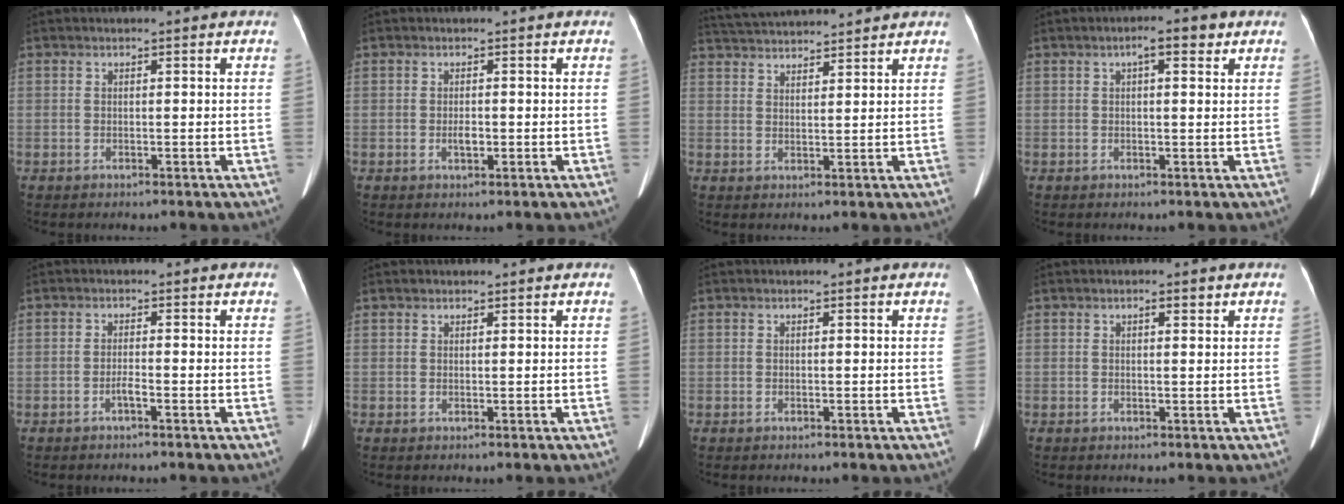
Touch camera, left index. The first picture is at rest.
{"total": 1.0, "force": [-0.4, 0.4, 0.7], "torque": [-0.008, -0.004, -0.002]}
{"total": 11.7, "force": [11.0, 0.8, 3.8], "torque": [-0.076, 0.027, 0.173]}
{"total": 3.2, "force": [1.3, 0.7, 2.9], "torque": [-0.041, 0.003, 0.020]}
{"total": 1.2, "force": [-1.1, -0.2, 0.6], "torque": [-0.006, -0.006, -0.016]}
{"total": 0.5, "force": [0.5, 0.2, 0.1], "torque": [-0.006, 0.002, 0.013]}
{"total": 0.0}
{"total": 0.7, "force": [0.2, 0.1, 0.7], "torque": [-0.007, -0.007, 0.006]}